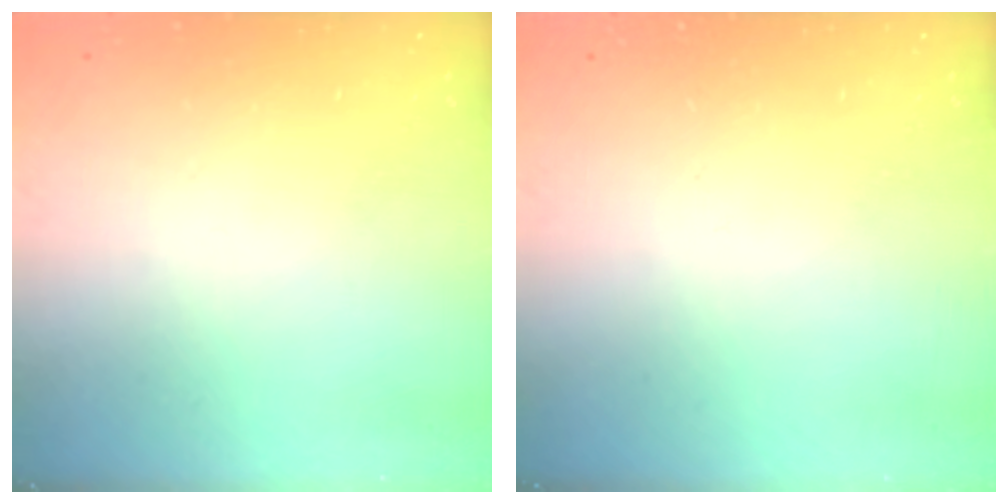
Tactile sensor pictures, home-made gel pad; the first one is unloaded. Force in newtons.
{"total": 0.0}